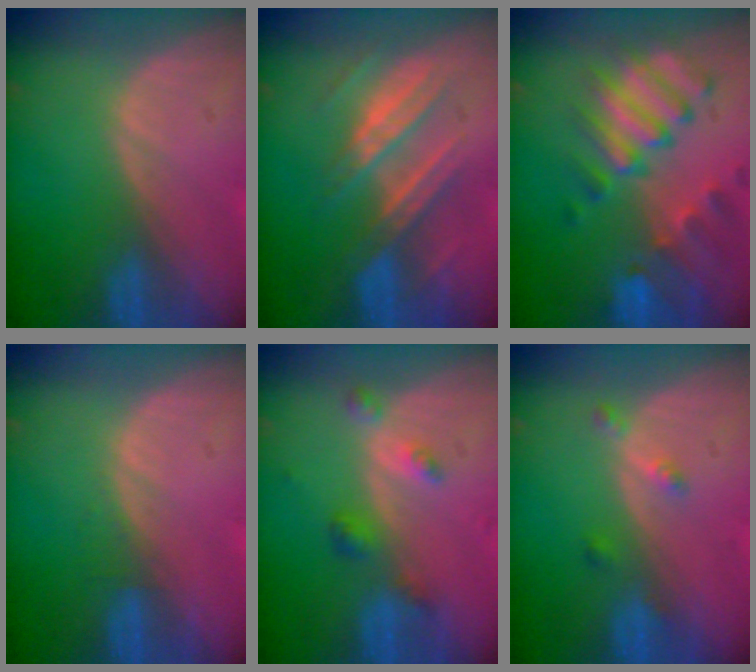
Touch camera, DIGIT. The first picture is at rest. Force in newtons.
{"total": 7.4, "press": 7.3, "slide": 1.0}
{"total": 10.2, "press": 8.9, "slide": 5.0}
{"total": 1.0, "press": 0.9, "slide": 0.3}
{"total": 4.3, "press": 3.9, "slide": 1.8}
{"total": 2.7, "press": 2.3, "slide": 1.5}